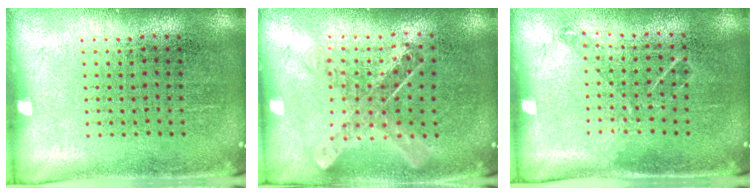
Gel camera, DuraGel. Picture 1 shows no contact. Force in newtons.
{"total": 1.0, "press": 0.9, "slide": 0.1}
{"total": 0.9, "press": 0.8, "slide": 0.3}